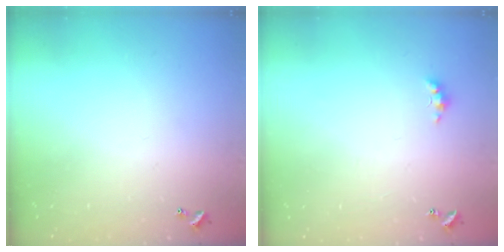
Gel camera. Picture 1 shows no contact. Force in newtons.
{"total": 2.8, "press": 2.7, "slide": 0.7}